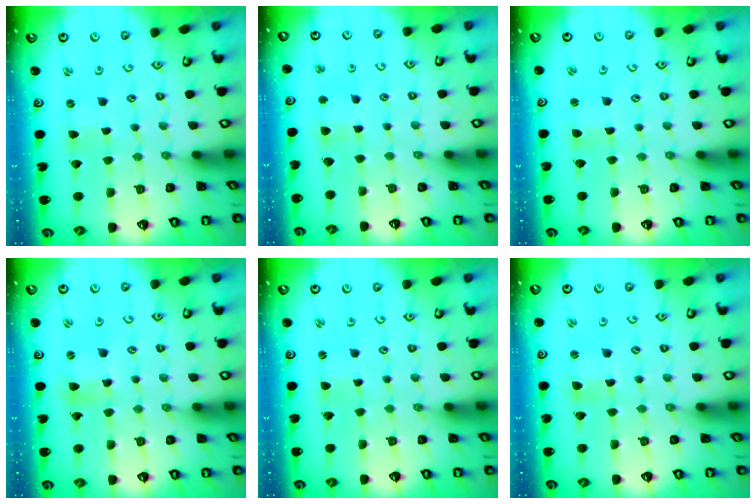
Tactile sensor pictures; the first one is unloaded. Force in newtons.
{"total": 3.3, "press": 3.3, "slide": 0.6}
{"total": 1.0, "press": 1.0, "slide": 0.1}
{"total": 4.0, "press": 4.0, "slide": 0.5}
{"total": 1.2, "press": 1.2, "slide": 0.2}
{"total": 1.7, "press": 1.7, "slide": 0.3}